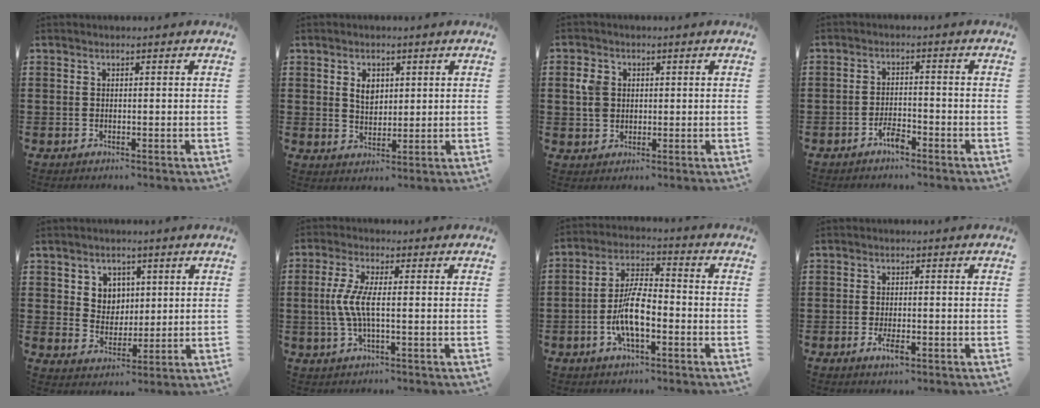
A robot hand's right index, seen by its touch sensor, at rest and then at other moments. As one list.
[{"total": 3.6, "force": [1.2, 2.5, 2.3], "torque": [-0.046, 0.008, 0.019]}, {"total": 3.7, "force": [0.6, 3.1, 1.9], "torque": [-0.055, 0.010, 0.006]}, {"total": 3.1, "force": [-2.2, 0.9, 2.0], "torque": [-0.042, 0.003, -0.044]}, {"total": 4.7, "force": [2.1, 4.1, 0.7], "torque": [-0.027, 0.007, 0.035]}, {"total": 5.4, "force": [-0.5, 1.1, 5.2], "torque": [-0.131, -0.012, -0.024]}, {"total": 8.5, "force": [-2.4, 3.1, 7.5], "torque": [-0.160, -0.003, -0.049]}, {"total": 2.9, "force": [-1.3, 0.9, 2.4], "torque": [-0.055, -0.007, -0.027]}]